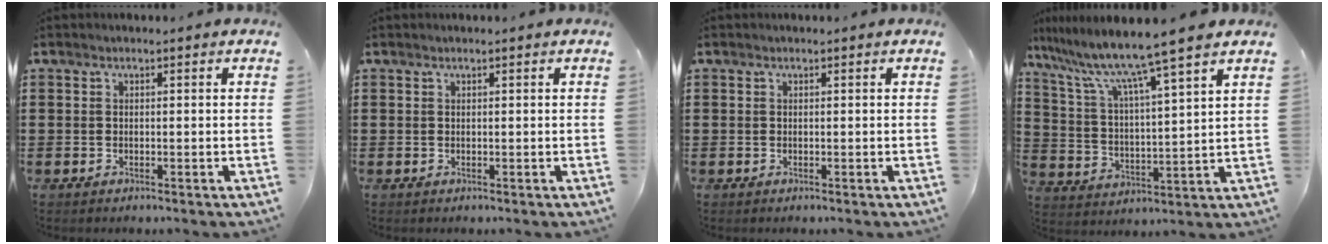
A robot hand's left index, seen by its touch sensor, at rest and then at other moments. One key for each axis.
{"total": 0.0}
{"total": 0.0}
{"total": 9.0, "fx": 7.6, "fy": -1.2, "fz": 4.7, "tx": -0.120, "ty": -0.049, "tz": 0.120}